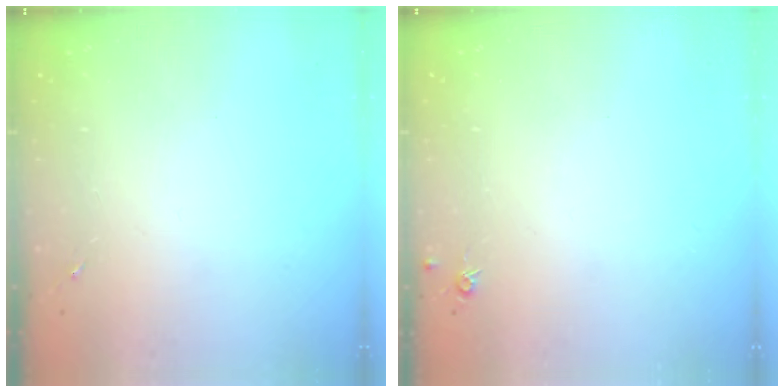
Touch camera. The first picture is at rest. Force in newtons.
{"total": 4.4, "press": 4.3, "slide": 0.5}